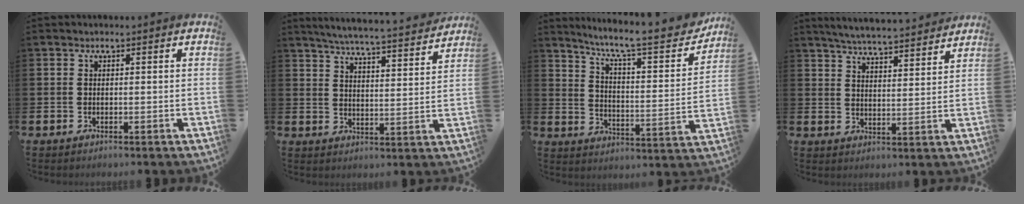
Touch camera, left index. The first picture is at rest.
{"total": 5.7, "force": [5.5, -0.2, 1.4], "torque": [-0.046, -0.045, 0.094]}
{"total": 9.2, "force": [7.8, 1.5, 4.7], "torque": [-0.102, -0.054, 0.122]}
{"total": 5.6, "force": [5.6, 0.0, 0.9], "torque": [-0.035, -0.040, 0.097]}